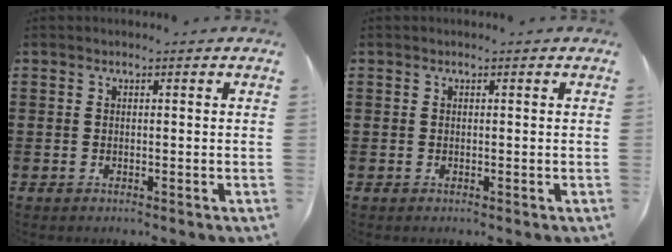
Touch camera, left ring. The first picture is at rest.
{"total": 0.0}